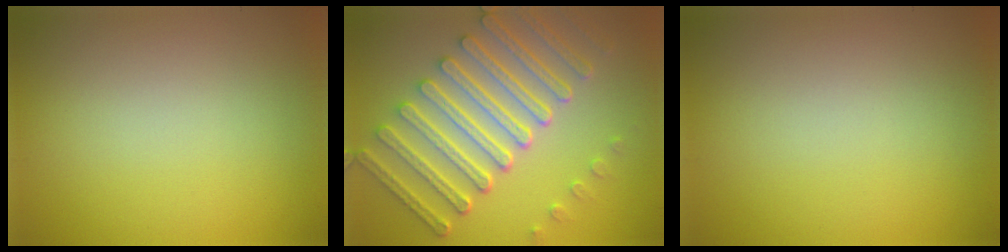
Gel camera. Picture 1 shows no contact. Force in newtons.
{"total": 7.9, "press": 6.0, "slide": 5.1}
{"total": 0.0}